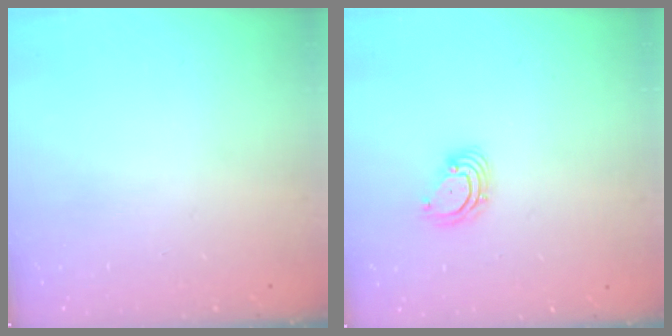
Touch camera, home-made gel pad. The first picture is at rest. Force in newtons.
{"total": 3.7, "press": 3.7, "slide": 0.1}